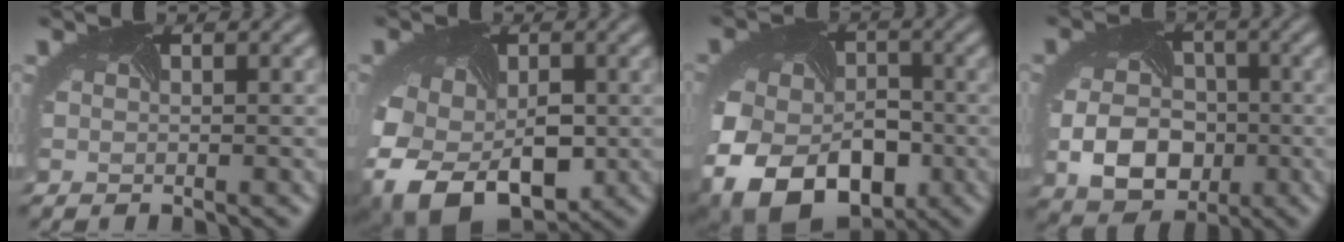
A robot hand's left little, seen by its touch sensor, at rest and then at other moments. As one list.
[{"total": 11.5, "force": [-3.7, 8.0, 7.4], "torque": [-0.155, -0.039, -0.049]}, {"total": 14.8, "force": [-5.3, 10.7, 8.7], "torque": [-0.172, -0.037, -0.081]}, {"total": 7.6, "force": [-1.9, 5.7, 4.6], "torque": [-0.097, -0.022, -0.029]}]